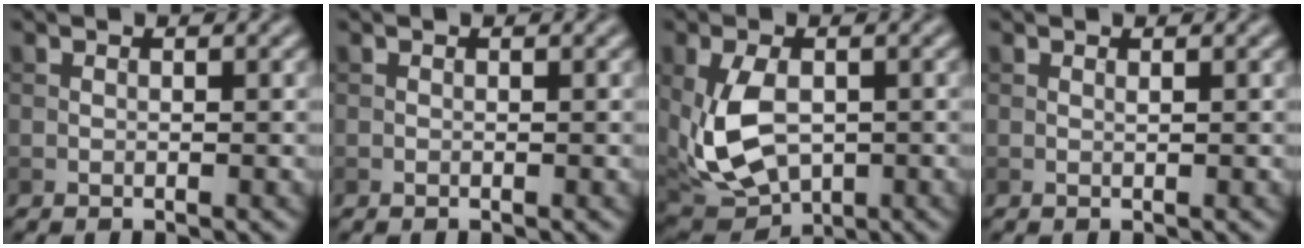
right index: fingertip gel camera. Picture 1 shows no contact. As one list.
[{"total": 0.0}, {"total": 7.5, "force": [-0.4, 4.7, 5.8], "torque": [-0.130, -0.010, 0.000]}, {"total": 0.0}]